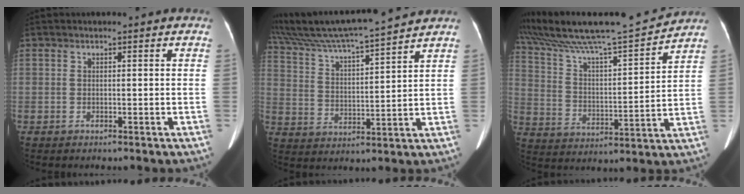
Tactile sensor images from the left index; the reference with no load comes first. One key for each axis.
{"total": 16.1, "fx": 14.6, "fy": -0.5, "fz": 6.6, "tx": -0.133, "ty": 0.015, "tz": 0.242}
{"total": 17.9, "fx": 16.4, "fy": -0.1, "fz": 7.0, "tx": -0.138, "ty": -0.003, "tz": 0.273}